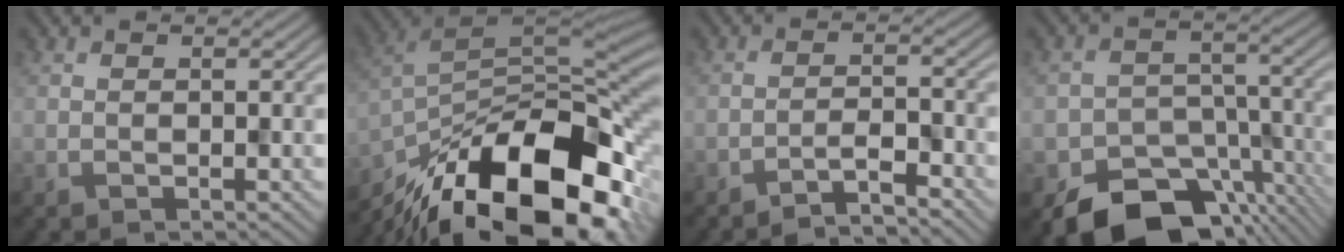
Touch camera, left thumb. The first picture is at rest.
{"total": 19.2, "force": [-11.3, 8.1, 13.3], "torque": [-0.247, -0.021, -0.177]}
{"total": 3.6, "force": [-3.1, 0.3, 1.7], "torque": [-0.026, 0.011, -0.059]}
{"total": 12.6, "force": [-8.2, 7.8, 5.6], "torque": [-0.089, -0.031, -0.118]}